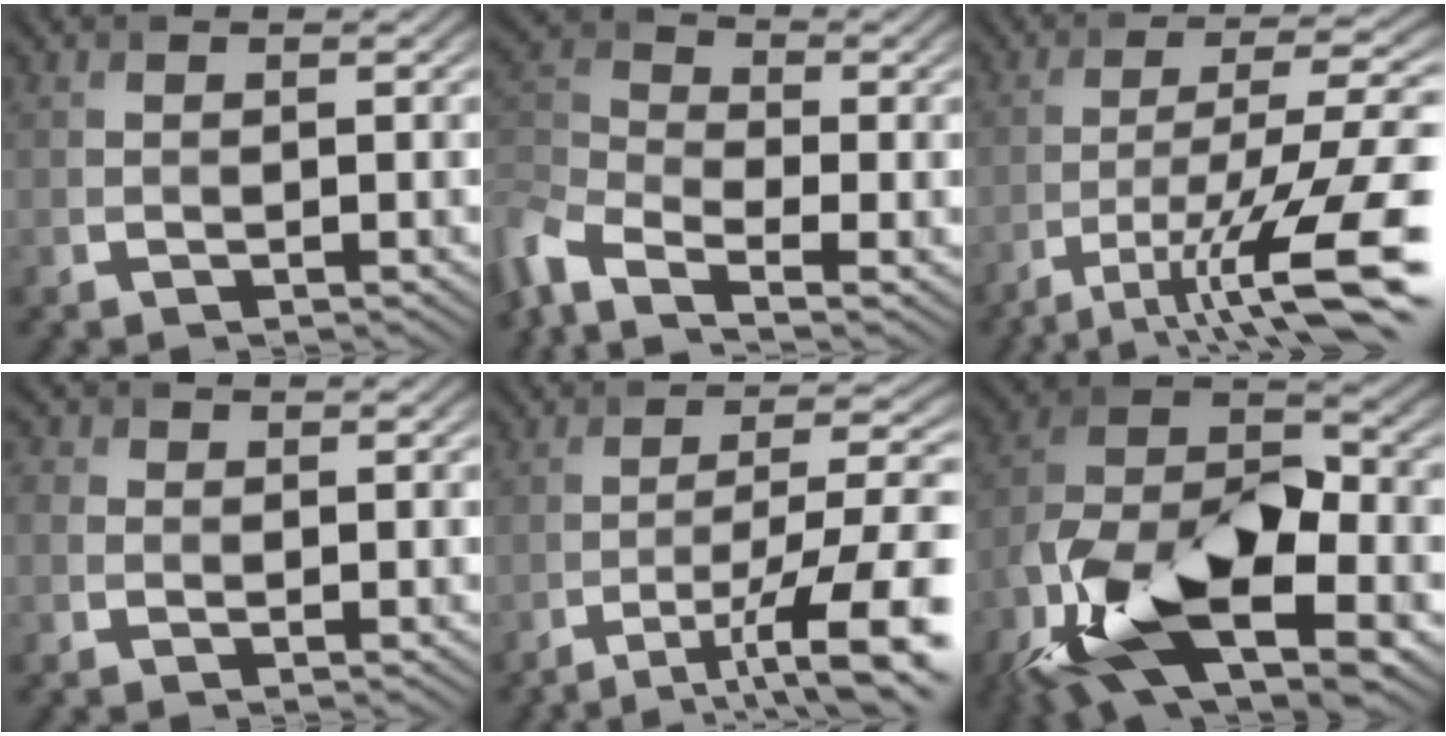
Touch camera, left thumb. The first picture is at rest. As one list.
[{"total": 7.7, "force": [-4.1, 3.8, 5.2], "torque": [-0.132, -0.009, -0.096]}, {"total": 13.2, "force": [-7.7, 2.5, 10.4], "torque": [-0.178, -0.002, -0.129]}, {"total": 1.9, "force": [0.1, 1.7, 0.8], "torque": [-0.022, 0.000, 0.000]}, {"total": 11.9, "force": [-6.9, 2.5, 9.3], "torque": [-0.150, 0.003, -0.104]}, {"total": 15.9, "force": [-7.8, 7.7, 11.6], "torque": [-0.241, -0.008, -0.153]}]